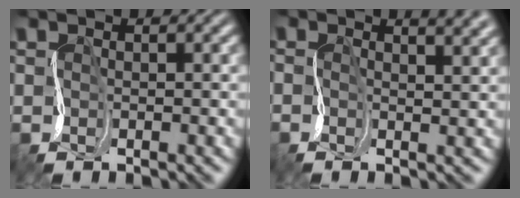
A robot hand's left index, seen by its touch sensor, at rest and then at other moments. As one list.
[{"total": 4.3, "force": [2.1, 1.9, 3.3], "torque": [-0.027, 0.027, 0.001]}]